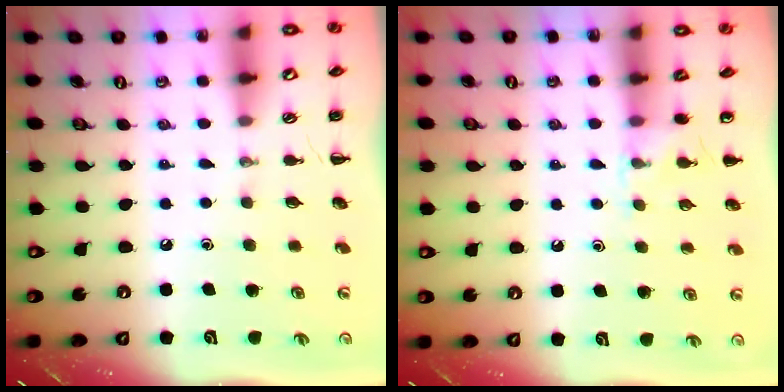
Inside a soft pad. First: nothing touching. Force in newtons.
{"total": 7.4, "press": 7.1, "slide": 2.2}